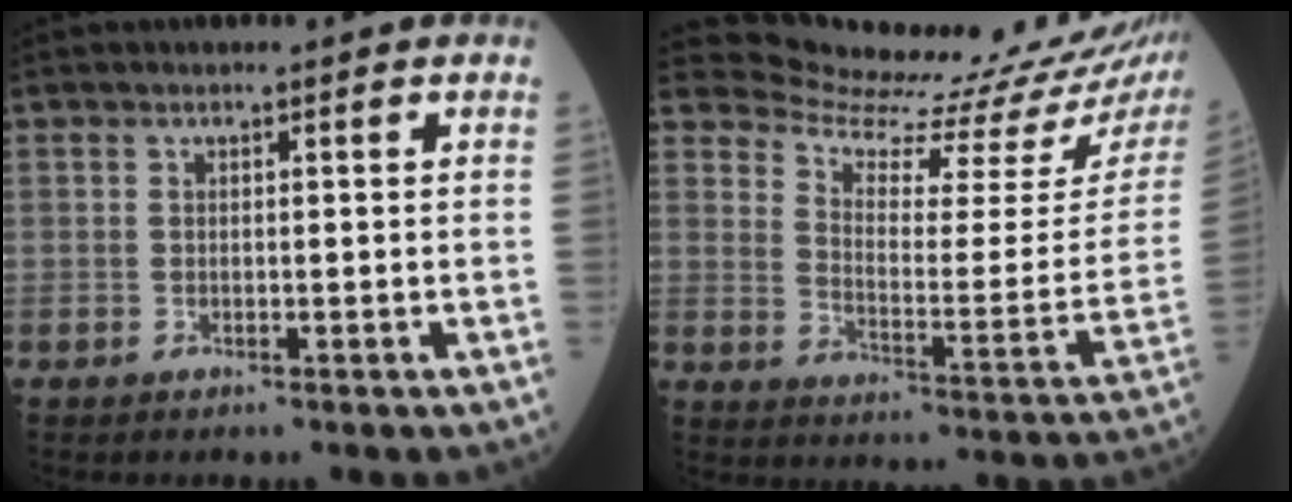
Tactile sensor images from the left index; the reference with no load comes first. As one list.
[{"total": 17.4, "force": [17.1, 0.0, 3.2], "torque": [-0.057, -0.122, 0.217]}]